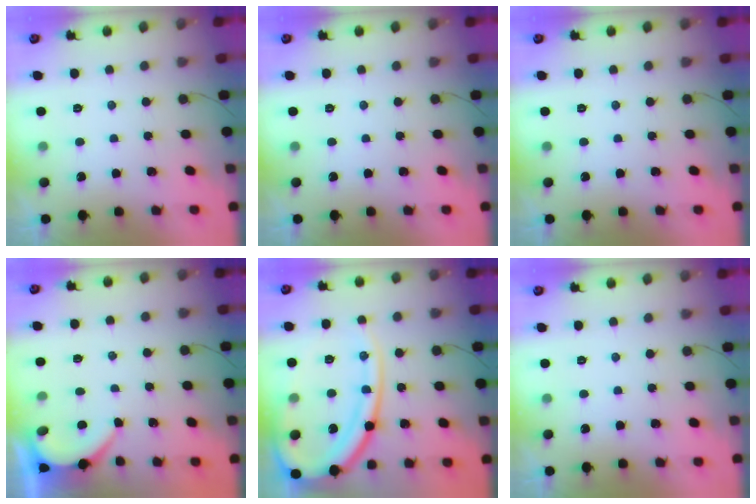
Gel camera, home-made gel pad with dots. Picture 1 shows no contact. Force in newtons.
{"total": 0.0}
{"total": 0.0}
{"total": 2.2, "press": 2.2, "slide": 0.2}
{"total": 19.8, "press": 19.7, "slide": 2.4}
{"total": 0.0}